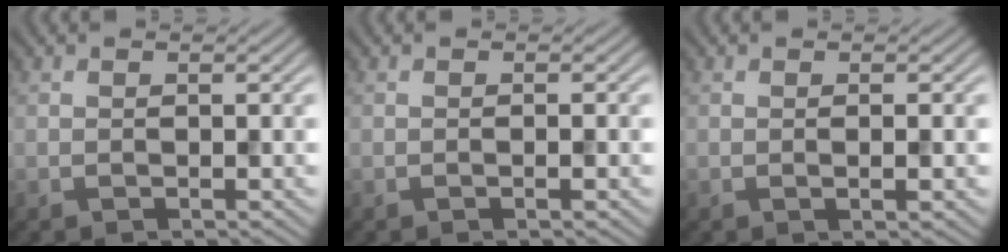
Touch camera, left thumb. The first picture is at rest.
{"total": 0.6, "force": [-0.3, 0.0, 0.6], "torque": [-0.013, -0.001, -0.006]}
{"total": 1.2, "force": [-0.1, 0.2, 1.1], "torque": [-0.025, 0.000, -0.003]}